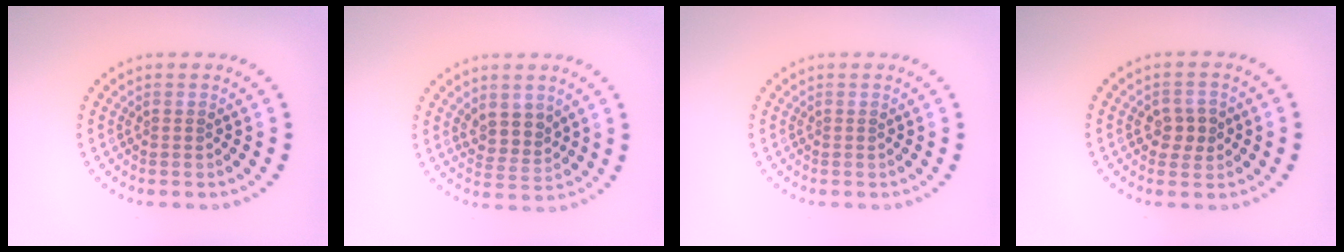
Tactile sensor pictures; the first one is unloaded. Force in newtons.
{"total": 2.8, "press": 2.4, "slide": 1.4}
{"total": 0.0}
{"total": 2.4, "press": 2.4, "slide": 0.4}